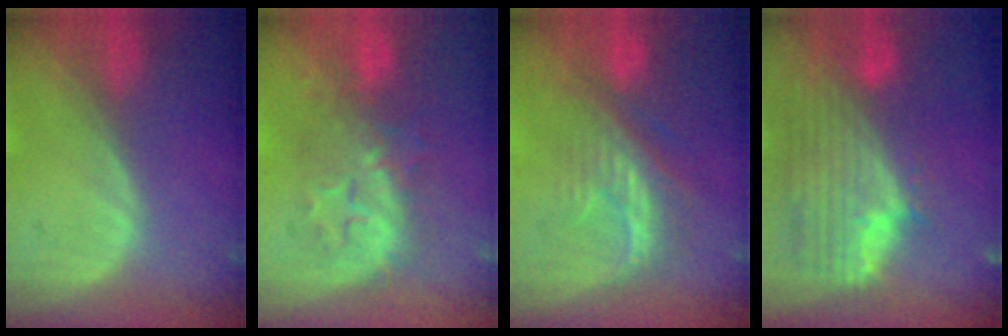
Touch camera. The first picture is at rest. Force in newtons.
{"total": 8.0, "press": 7.8, "slide": 1.7}
{"total": 8.1, "press": 7.3, "slide": 3.4}
{"total": 11.8, "press": 10.0, "slide": 6.2}